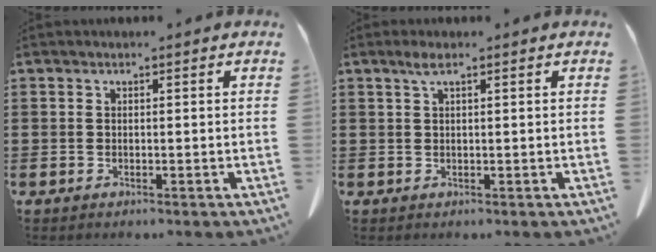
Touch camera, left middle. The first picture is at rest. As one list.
[{"total": 1.7, "force": [0.8, 0.3, 1.5], "torque": [-0.031, 0.002, 0.013]}]